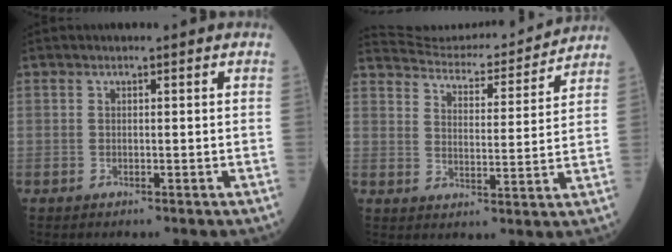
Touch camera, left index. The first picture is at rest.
{"total": 16.7, "force": [16.3, 1.2, 3.2], "torque": [-0.050, -0.020, 0.222]}